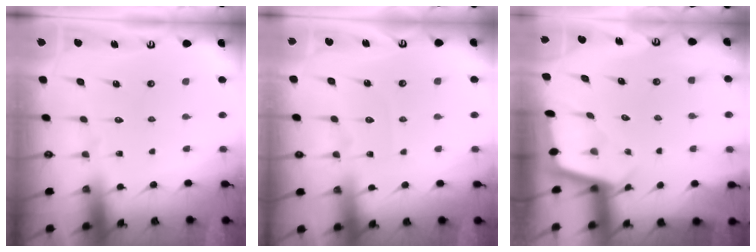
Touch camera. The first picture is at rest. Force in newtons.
{"total": 4.7, "press": 4.6, "slide": 0.5}
{"total": 2.0, "press": 2.0, "slide": 0.2}